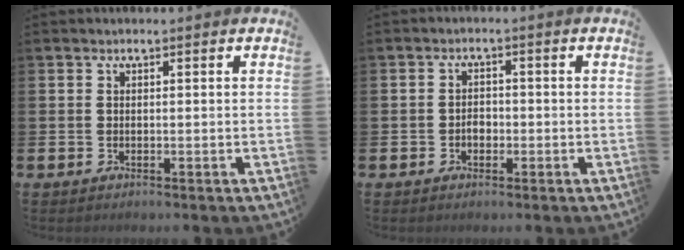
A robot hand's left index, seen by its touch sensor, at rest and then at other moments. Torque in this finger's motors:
{"motor_torque": [-0.02, 0.10, 0.02, 0.00]}